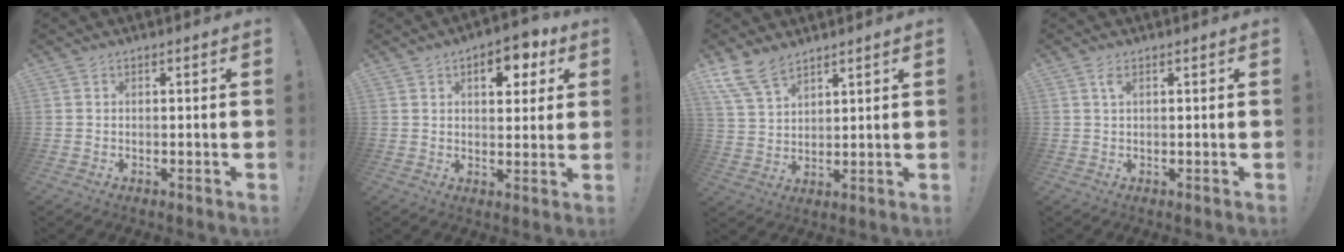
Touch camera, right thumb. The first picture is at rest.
{"total": 8.9, "force": [3.8, 4.9, 6.3], "torque": [-0.075, -0.004, 0.062]}
{"total": 9.8, "force": [7.5, 4.7, 4.3], "torque": [-0.096, -0.032, 0.150]}
{"total": 1.6, "force": [0.5, 0.5, 1.4], "torque": [-0.031, 0.003, 0.008]}